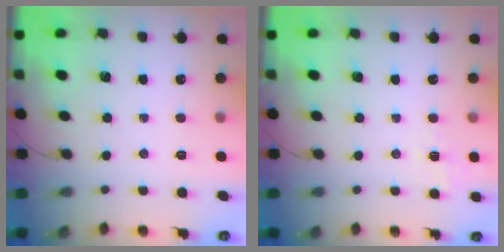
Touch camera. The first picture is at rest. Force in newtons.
{"total": 2.0, "press": 1.0, "slide": 1.7}